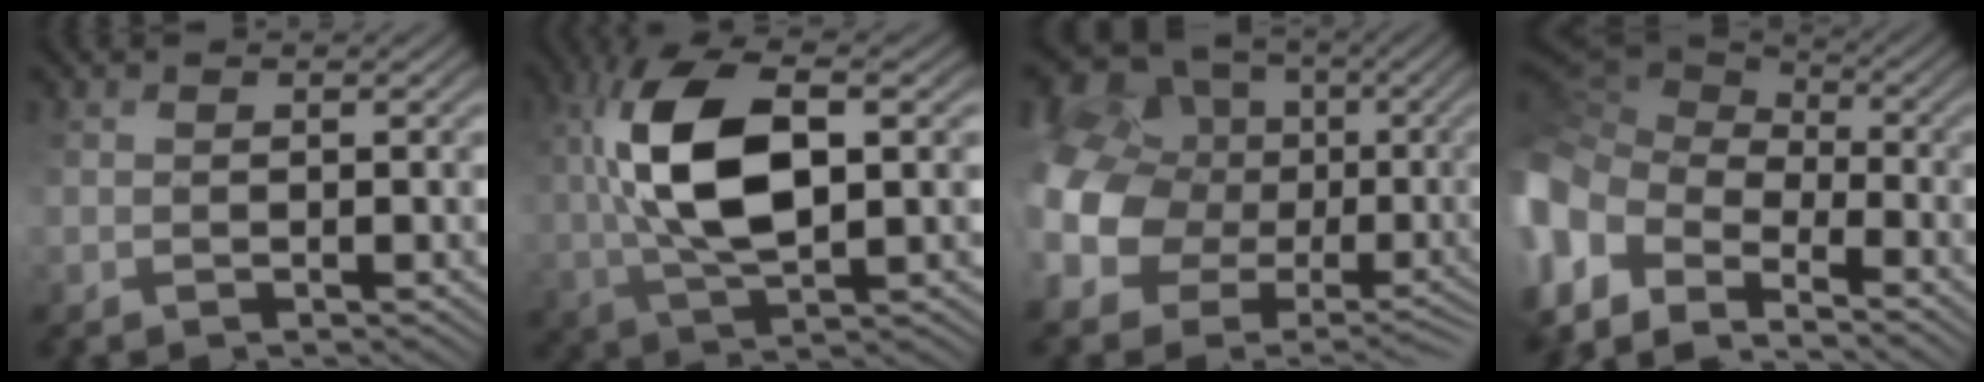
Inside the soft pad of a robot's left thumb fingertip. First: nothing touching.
{"total": 11.9, "force": [3.3, 4.8, 10.4], "torque": [-0.223, 0.023, 0.064]}
{"total": 13.7, "force": [-0.6, 12.1, 6.3], "torque": [-0.218, -0.012, -0.001]}
{"total": 12.9, "force": [-4.9, 8.7, 8.2], "torque": [-0.245, -0.005, -0.064]}